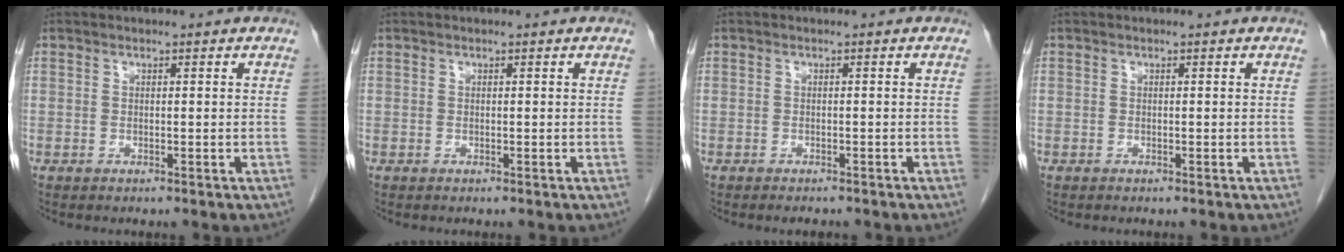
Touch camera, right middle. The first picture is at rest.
{"total": 0.0}
{"total": 1.9, "force": [-1.7, 0.5, 0.8], "torque": [-0.013, -0.004, -0.017]}
{"total": 0.0}